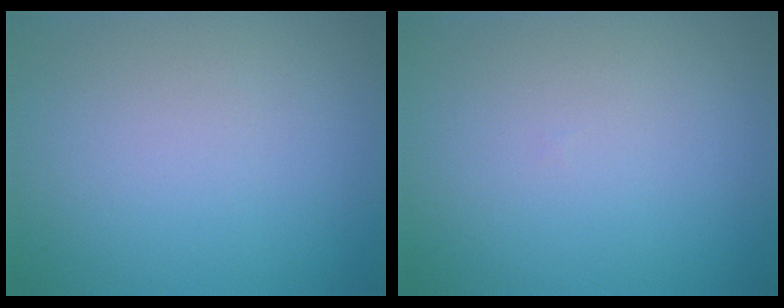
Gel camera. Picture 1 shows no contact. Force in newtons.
{"total": 0.0}